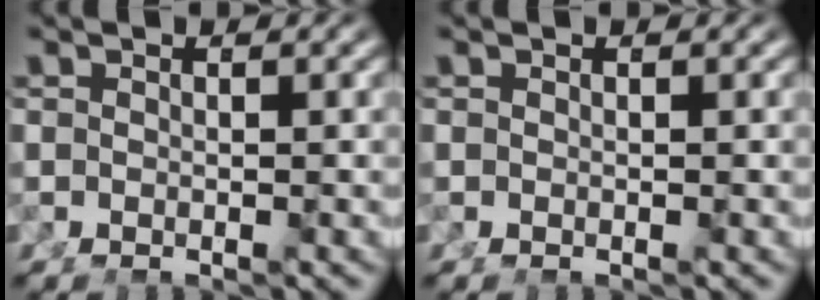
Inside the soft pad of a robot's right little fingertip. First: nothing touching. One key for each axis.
{"total": 0.0}